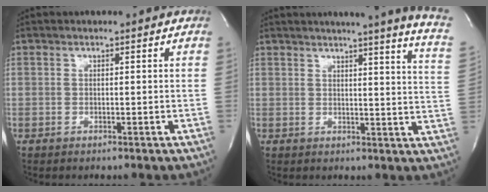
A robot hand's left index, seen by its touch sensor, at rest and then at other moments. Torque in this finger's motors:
{"motor_torque": [0.23, -0.25, 0.35, 0.06]}